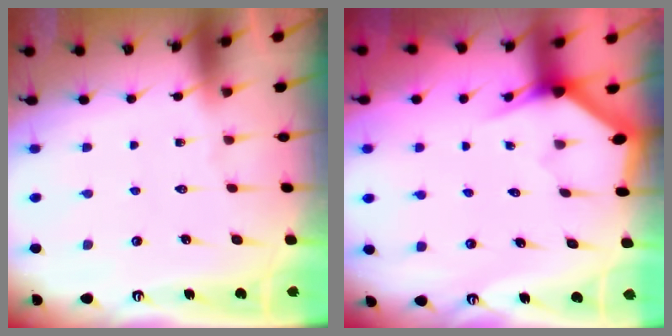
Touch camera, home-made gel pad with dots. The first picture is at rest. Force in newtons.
{"total": 3.2, "press": 3.2, "slide": 0.2}